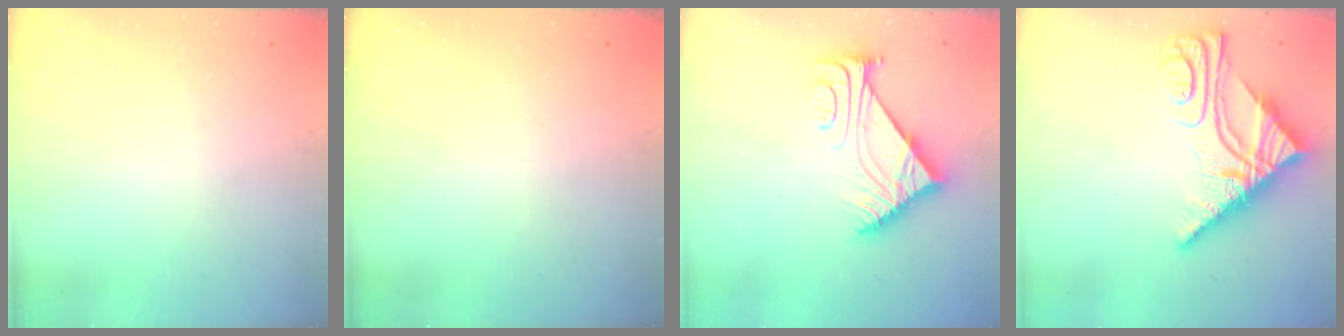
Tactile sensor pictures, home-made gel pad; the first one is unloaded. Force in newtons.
{"total": 0.0}
{"total": 8.1, "press": 8.0, "slide": 1.0}
{"total": 15.2, "press": 15.1, "slide": 1.6}